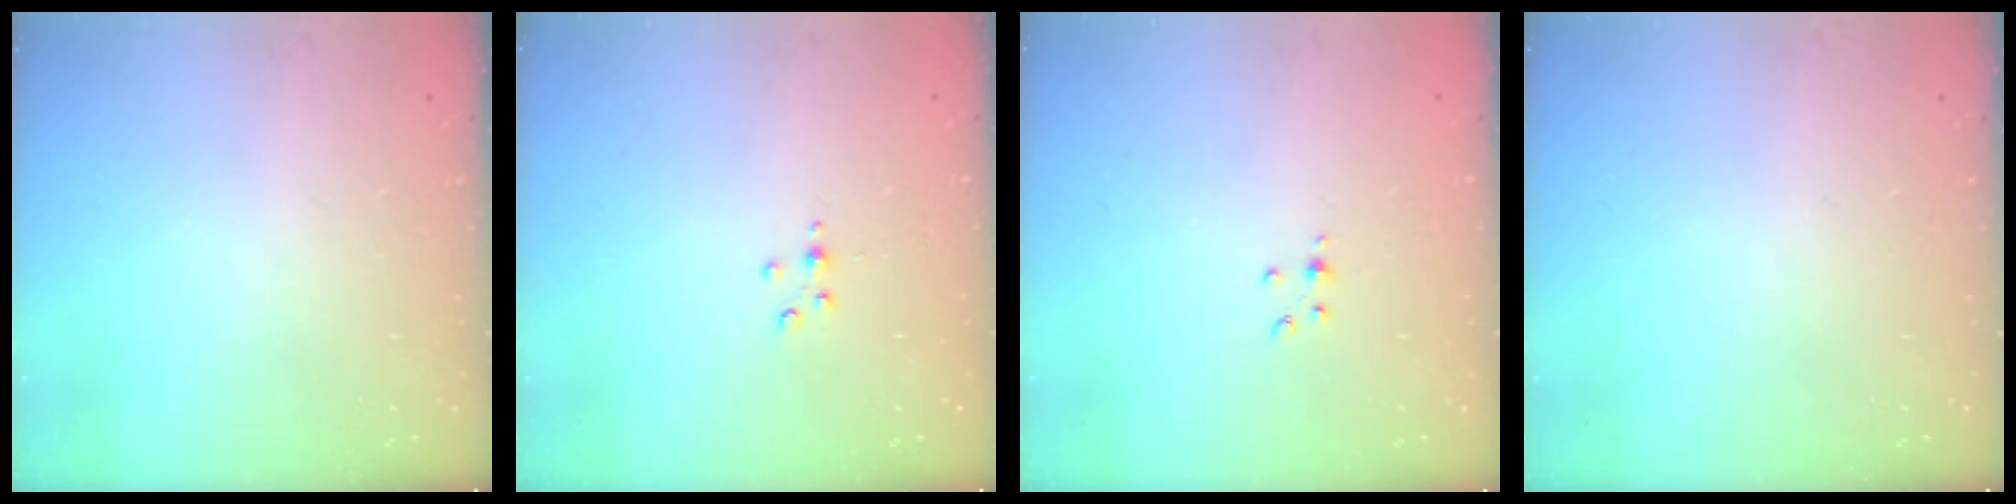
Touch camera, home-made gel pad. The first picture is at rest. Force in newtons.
{"total": 3.0, "press": 3.0, "slide": 0.3}
{"total": 2.4, "press": 2.4, "slide": 0.3}
{"total": 0.0}